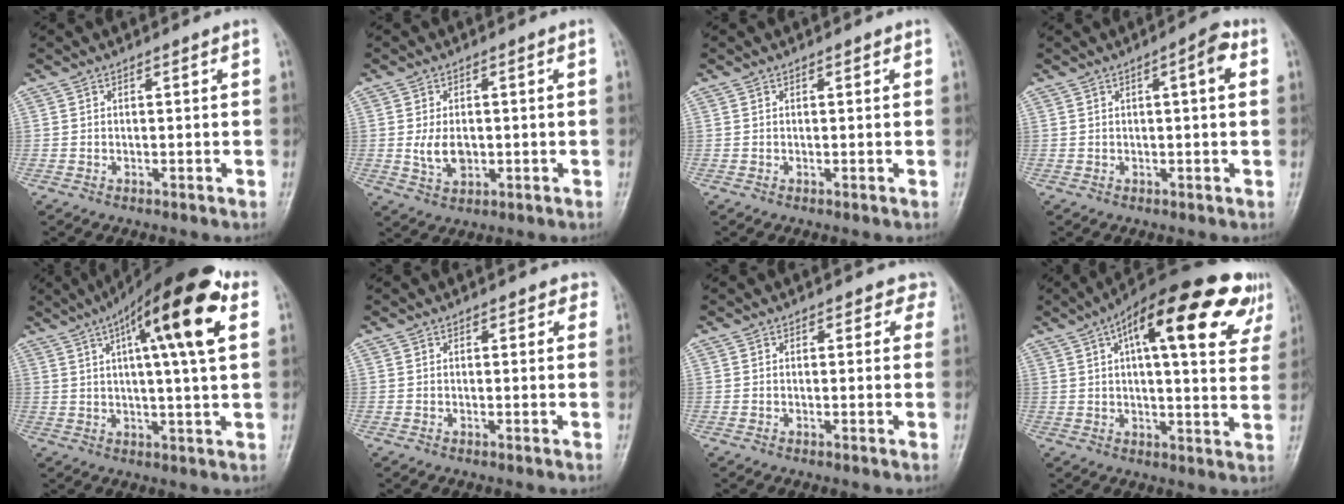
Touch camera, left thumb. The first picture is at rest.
{"total": 5.1, "force": [-0.3, 3.4, 3.8], "torque": [-0.062, -0.007, 0.001]}
{"total": 0.8, "force": [0.4, 0.5, 0.4], "torque": [0.000, -0.001, 0.002]}
{"total": 4.5, "force": [1.3, 1.3, 4.1], "torque": [-0.055, 0.007, 0.013]}
{"total": 18.2, "force": [6.9, 4.2, 16.3], "torque": [-0.240, 0.006, 0.098]}
{"total": 1.8, "force": [1.1, 1.3, 0.6], "torque": [0.017, -0.002, 0.006]}
{"total": 2.7, "force": [1.8, 1.9, 0.4], "torque": [0.029, -0.007, 0.004]}
{"total": 24.4, "force": [11.6, 8.3, 19.8], "torque": [-0.258, 0.008, 0.156]}